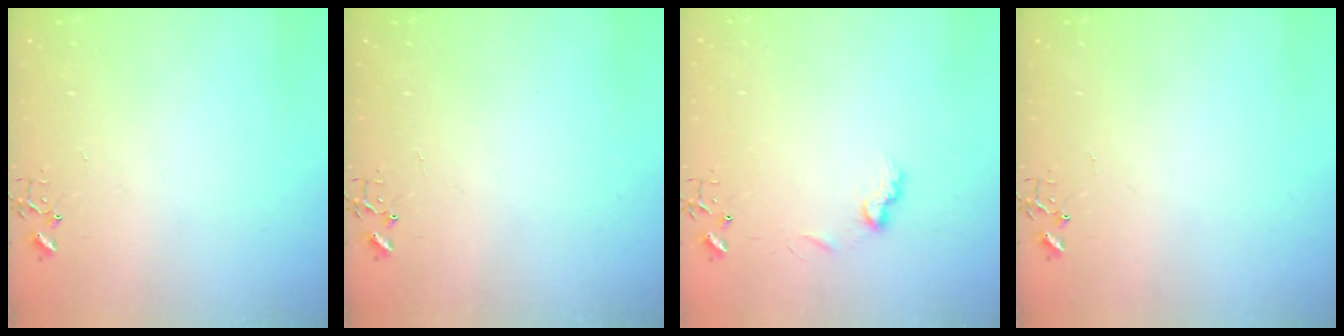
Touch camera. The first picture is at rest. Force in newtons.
{"total": 0.0}
{"total": 7.6, "press": 7.6, "slide": 0.7}
{"total": 0.0}